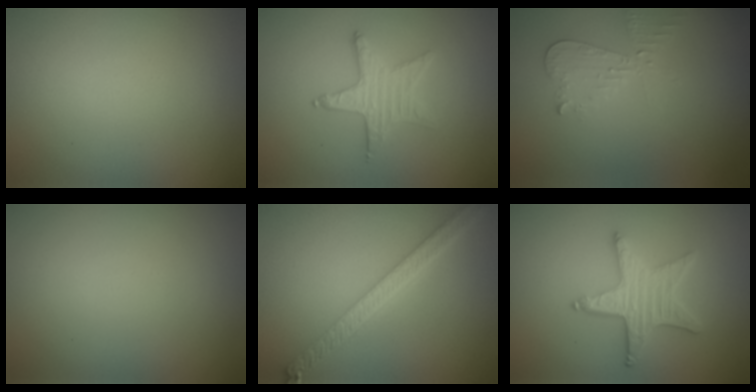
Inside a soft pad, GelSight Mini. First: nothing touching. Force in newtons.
{"total": 2.8, "press": 2.5, "slide": 1.3}
{"total": 2.2, "press": 2.2, "slide": 0.1}
{"total": 0.0}
{"total": 4.4, "press": 3.4, "slide": 2.7}
{"total": 4.2, "press": 3.8, "slide": 1.7}